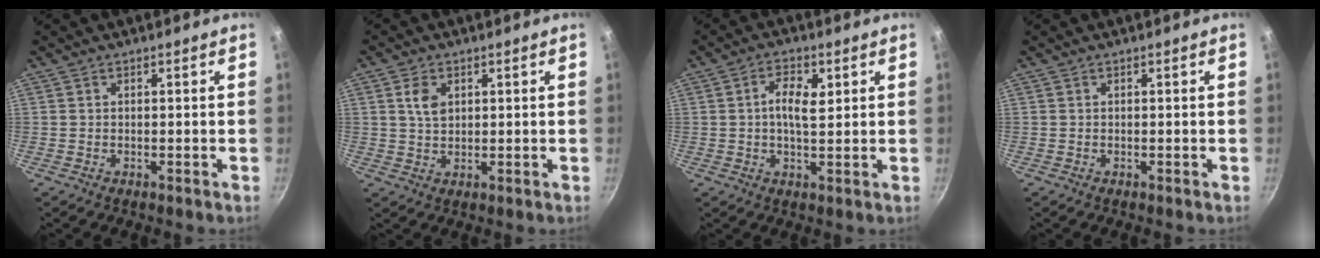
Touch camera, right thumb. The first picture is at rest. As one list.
[{"total": 4.2, "force": [1.4, 2.8, 2.8], "torque": [-0.043, -0.003, 0.028]}, {"total": 5.2, "force": [1.2, 2.4, 4.4], "torque": [-0.073, -0.004, 0.018]}, {"total": 0.0}]